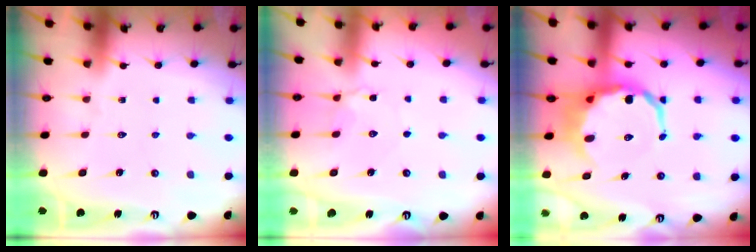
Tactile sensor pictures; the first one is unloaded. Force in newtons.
{"total": 3.8, "press": 3.8, "slide": 0.6}
{"total": 9.2, "press": 8.9, "slide": 2.6}